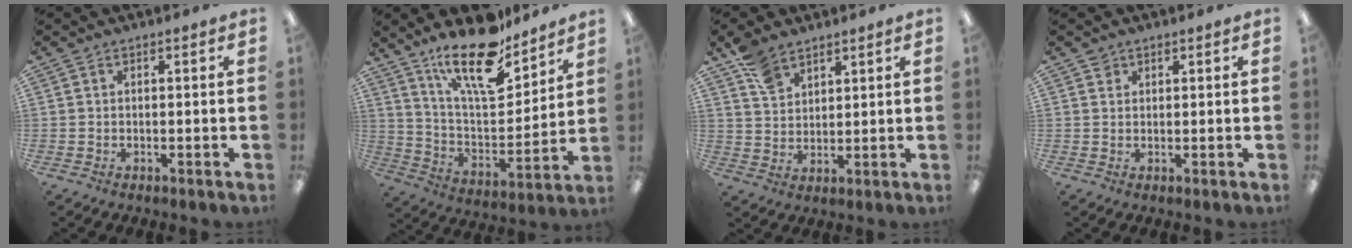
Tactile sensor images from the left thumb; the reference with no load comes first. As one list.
[{"total": 19.4, "force": [14.3, 6.9, 11.2], "torque": [-0.196, -0.088, 0.244]}, {"total": 7.3, "force": [5.4, 4.2, 2.6], "torque": [-0.053, -0.020, 0.104]}, {"total": 1.4, "force": [1.0, 0.9, 0.0], "torque": [-0.001, -0.001, 0.020]}]